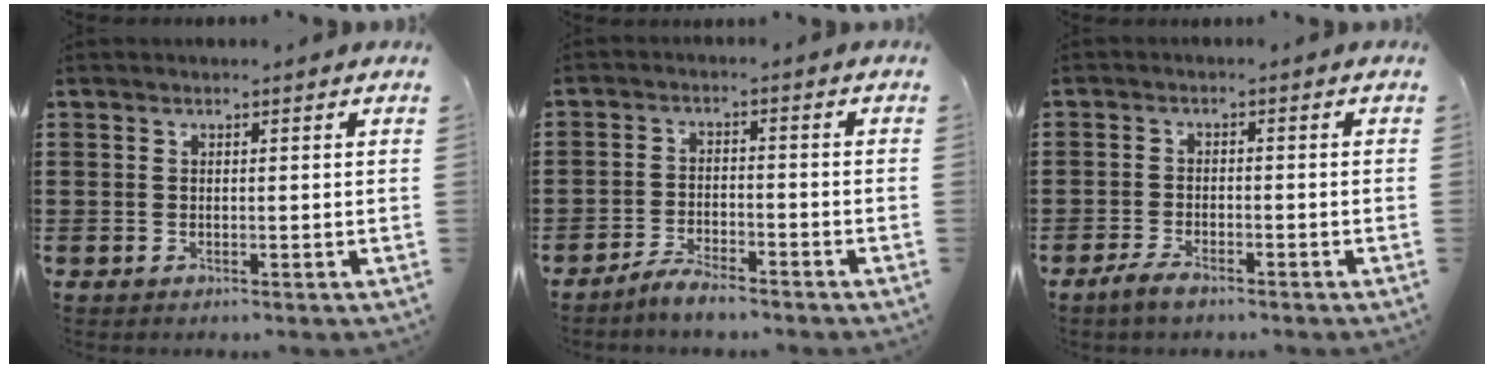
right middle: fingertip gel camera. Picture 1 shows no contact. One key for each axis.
{"total": 3.6, "fx": -3.5, "fy": 0.4, "fz": 0.9, "tx": -0.025, "ty": 0.006, "tz": -0.073}
{"total": 2.6, "fx": -2.0, "fy": 0.9, "fz": 1.4, "tx": -0.032, "ty": 0.004, "tz": -0.042}